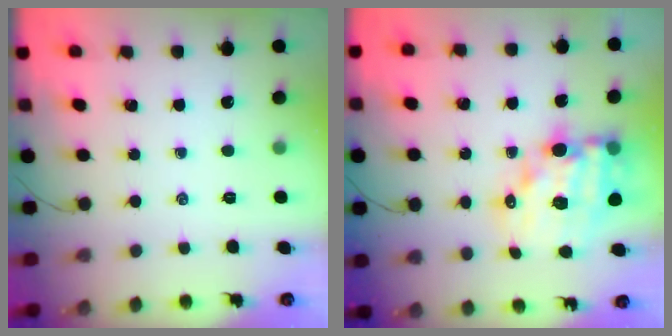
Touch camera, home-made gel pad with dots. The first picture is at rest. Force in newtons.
{"total": 15.9, "press": 15.4, "slide": 3.8}